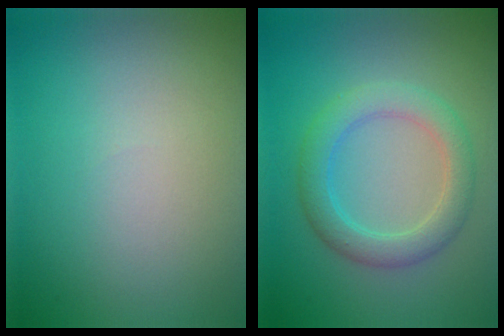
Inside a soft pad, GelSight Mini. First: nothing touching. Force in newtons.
{"total": 3.7, "press": 3.7, "slide": 0.3}